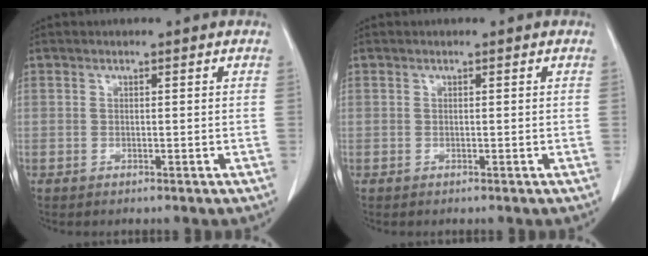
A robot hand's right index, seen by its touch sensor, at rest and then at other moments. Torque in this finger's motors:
{"motor_torque": [0.00, 0.00, 0.00, 0.00]}